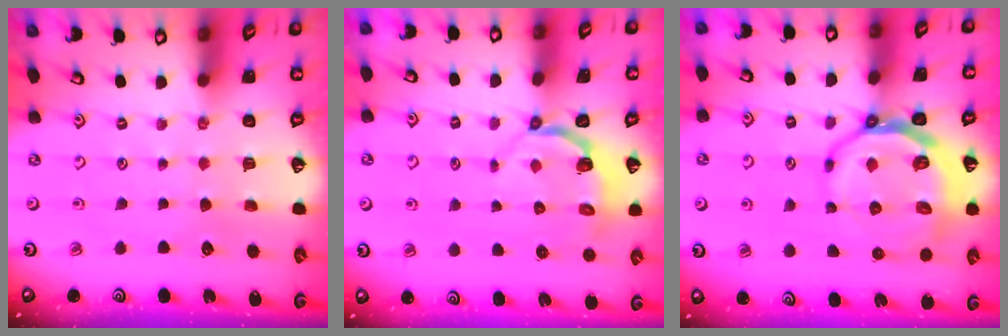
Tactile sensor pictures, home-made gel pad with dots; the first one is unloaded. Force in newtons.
{"total": 4.4, "press": 3.5, "slide": 2.6}
{"total": 11.4, "press": 10.9, "slide": 3.5}